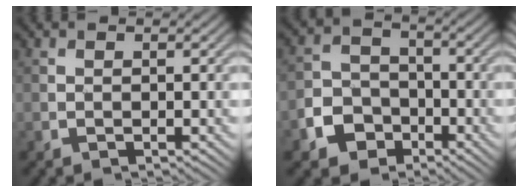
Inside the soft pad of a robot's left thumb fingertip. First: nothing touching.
{"total": 6.0, "force": [-3.2, 4.5, 2.2], "torque": [-0.049, -0.008, -0.073]}